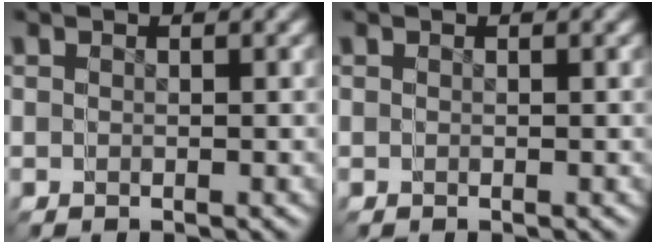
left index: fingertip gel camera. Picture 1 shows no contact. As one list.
[{"total": 0.0}]